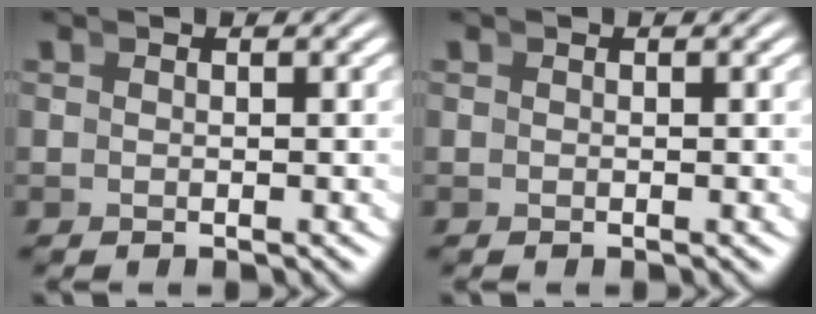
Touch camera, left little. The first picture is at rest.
{"total": 0.0}